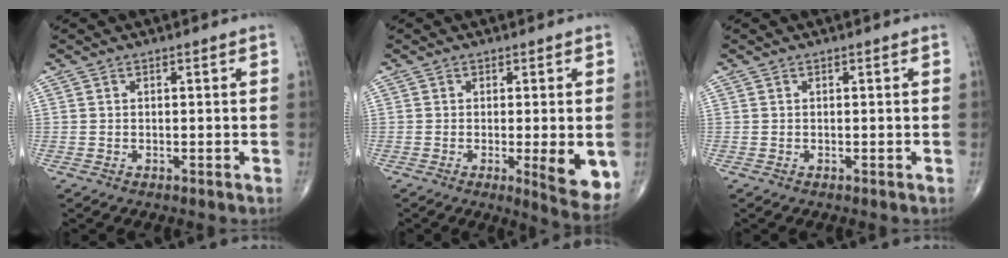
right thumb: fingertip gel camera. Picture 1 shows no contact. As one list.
[{"total": 8.0, "force": [-1.5, 1.8, 7.7], "torque": [-0.100, -0.020, -0.016]}, {"total": 0.0}]